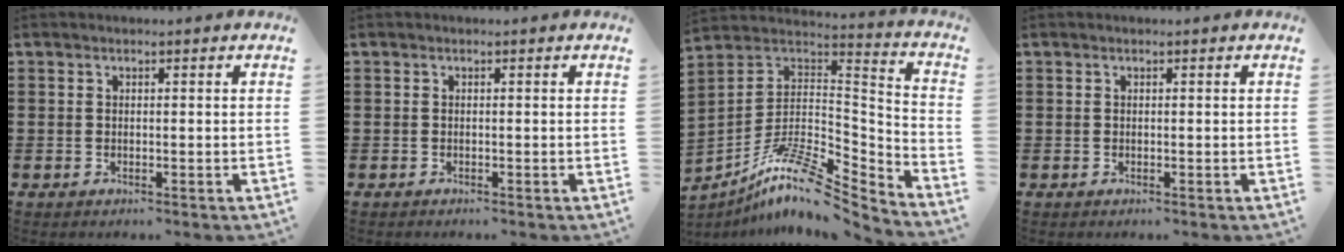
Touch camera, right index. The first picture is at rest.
{"total": 0.0}
{"total": 12.2, "force": [-8.4, 3.2, 8.3], "torque": [-0.162, 0.011, -0.161]}
{"total": 0.0}